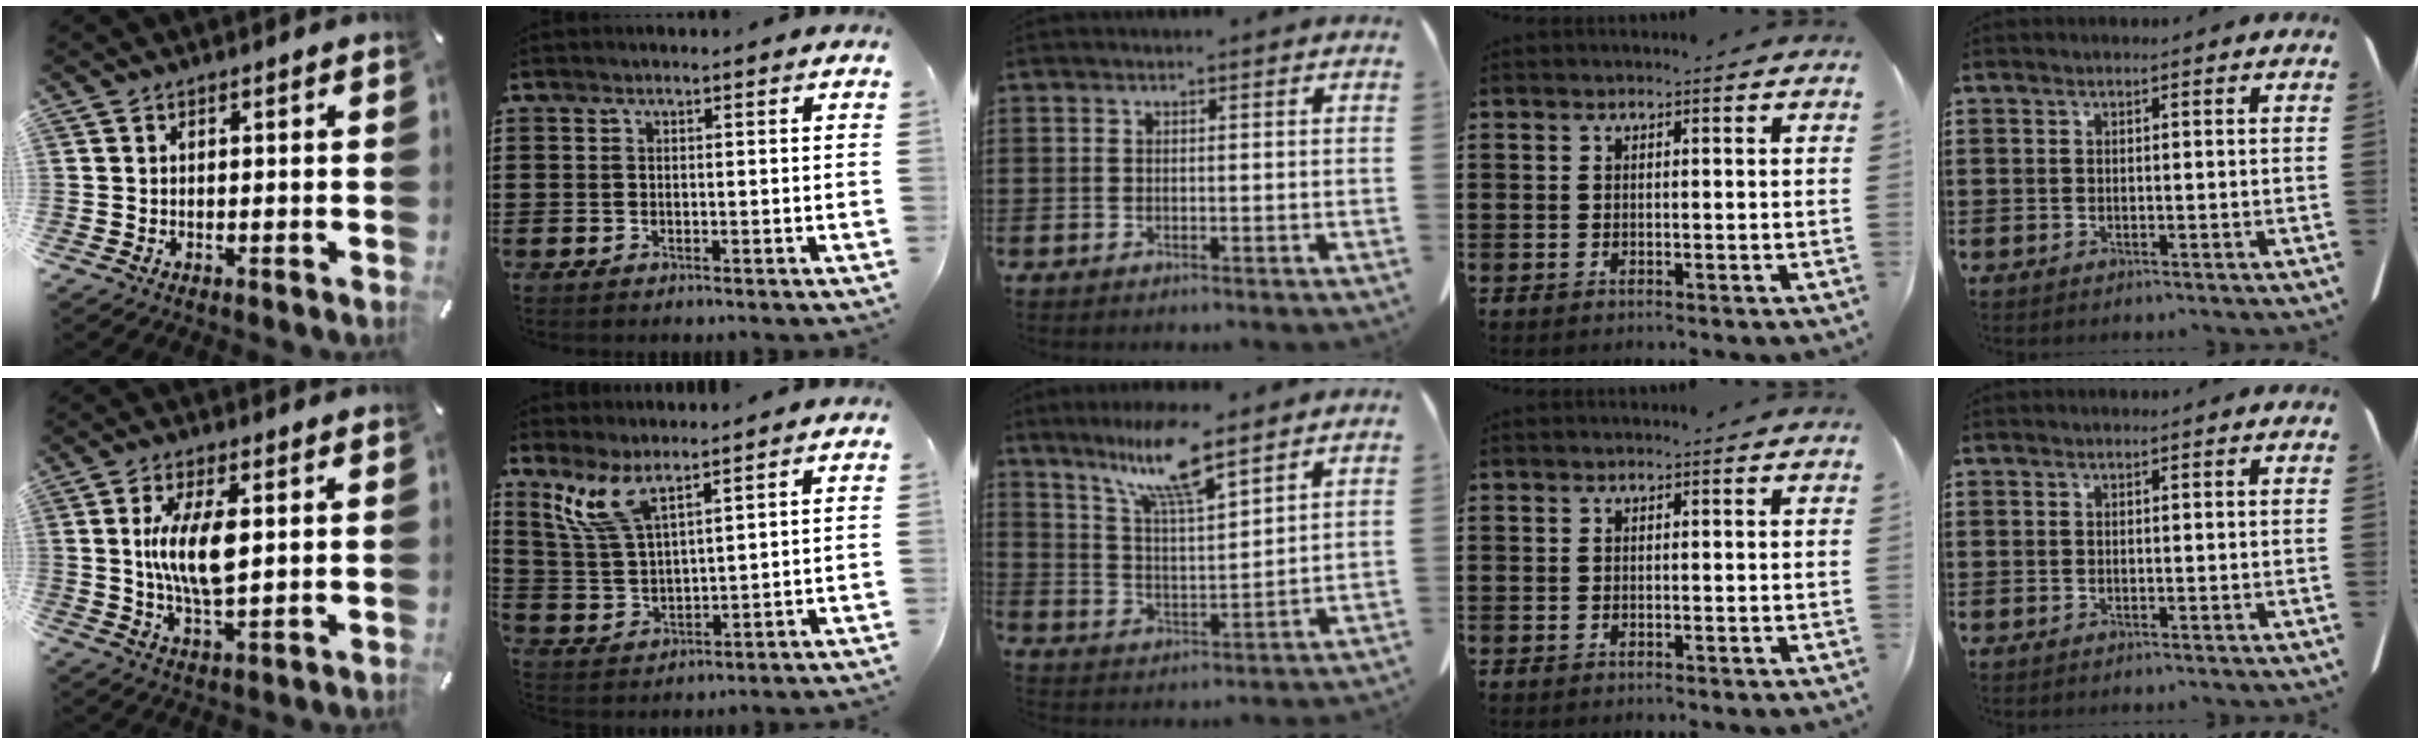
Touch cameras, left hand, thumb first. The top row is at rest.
{"thumb": {"total": 10.3, "force": [1.7, 3.8, 9.4], "torque": [-0.199, -0.008, 0.021]}, "index": {"total": 7.5, "force": [5.3, 1.9, 5.0], "torque": [-0.120, -0.010, 0.094]}, "middle": {"total": 10.6, "force": [7.9, 1.4, 6.9], "torque": [-0.155, -0.023, 0.139]}}